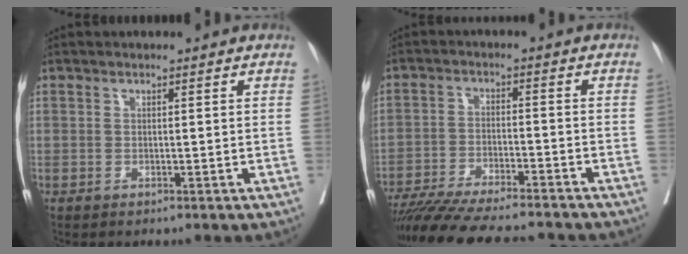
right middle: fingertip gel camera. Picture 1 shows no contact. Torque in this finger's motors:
{"motor_torque": [1.02, -1.11, 0.28, 0.08]}